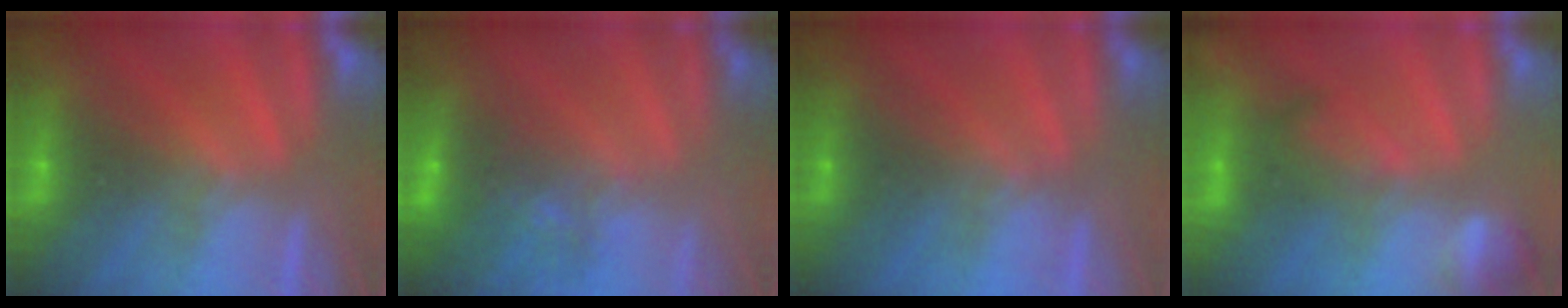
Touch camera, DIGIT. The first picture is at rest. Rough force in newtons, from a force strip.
{"total": 8.0}
{"total": 5.0}
{"total": 2.4}